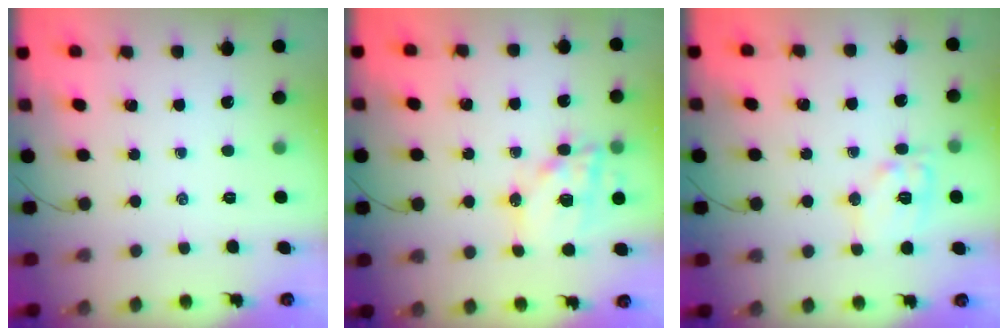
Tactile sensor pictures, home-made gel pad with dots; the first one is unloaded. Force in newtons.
{"total": 16.1, "press": 15.6, "slide": 3.6}
{"total": 11.1, "press": 11.1, "slide": 1.2}